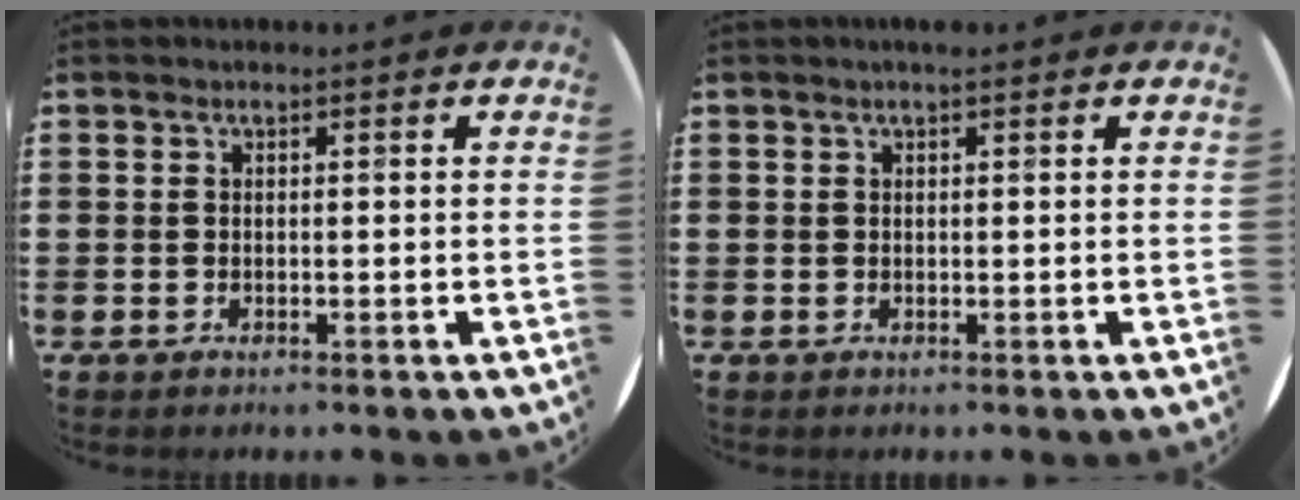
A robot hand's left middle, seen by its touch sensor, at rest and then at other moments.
{"total": 0.7, "force": [0.6, 0.1, 0.4], "torque": [-0.008, 0.001, 0.011]}